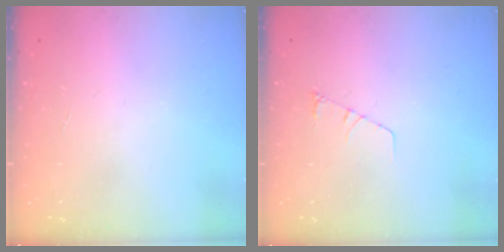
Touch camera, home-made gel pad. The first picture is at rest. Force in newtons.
{"total": 3.6, "press": 3.6, "slide": 0.4}